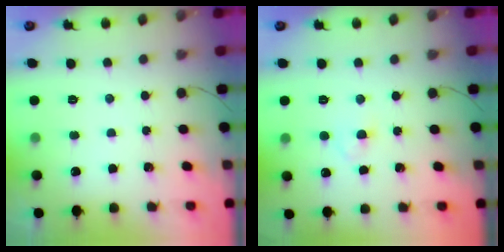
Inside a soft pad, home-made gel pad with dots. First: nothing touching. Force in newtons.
{"total": 2.2, "press": 2.0, "slide": 0.9}